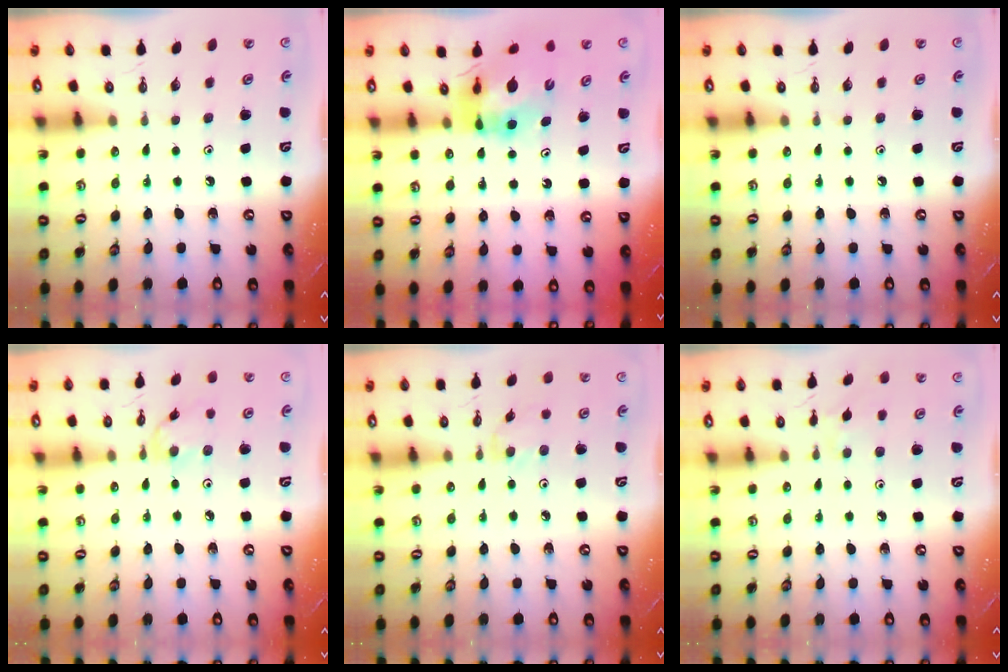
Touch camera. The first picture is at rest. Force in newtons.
{"total": 11.7, "press": 11.6, "slide": 1.4}
{"total": 0.0}
{"total": 4.2, "press": 4.2, "slide": 0.2}
{"total": 2.1, "press": 2.1, "slide": 0.4}
{"total": 4.1, "press": 4.1, "slide": 0.7}